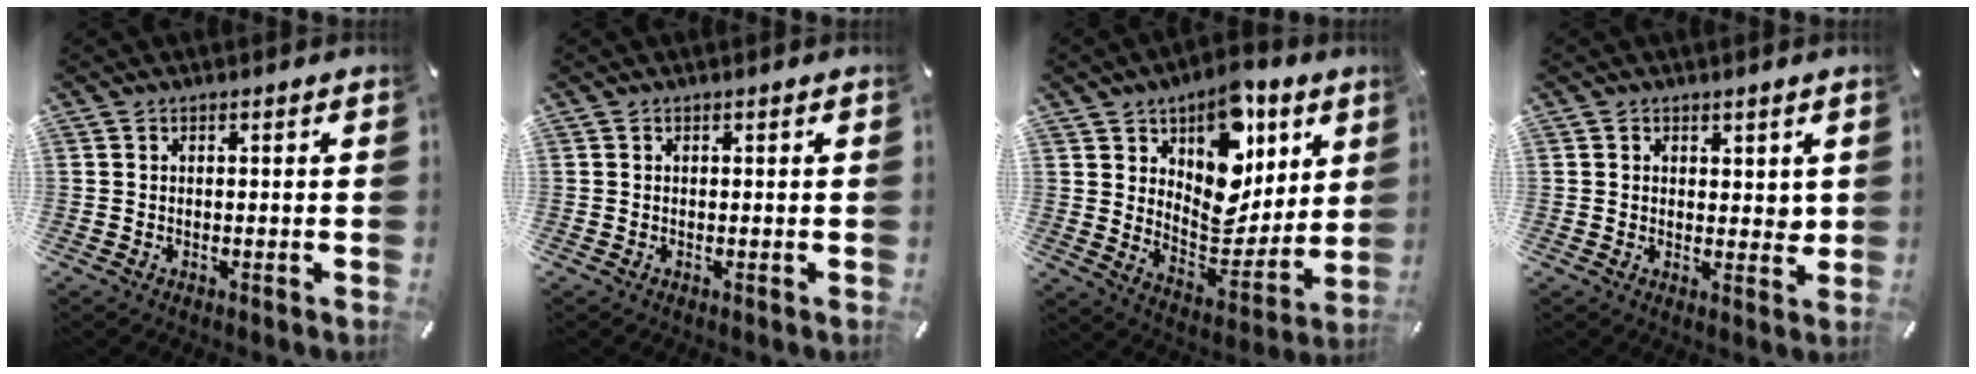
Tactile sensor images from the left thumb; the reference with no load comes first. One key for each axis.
{"total": 0.0}
{"total": 14.5, "fx": 7.9, "fy": 9.9, "fz": 7.1, "tx": -0.089, "ty": -0.070, "tz": 0.140}
{"total": 3.0, "fx": 1.6, "fy": 2.4, "fz": 0.8, "tx": 0.004, "ty": -0.005, "tz": 0.026}